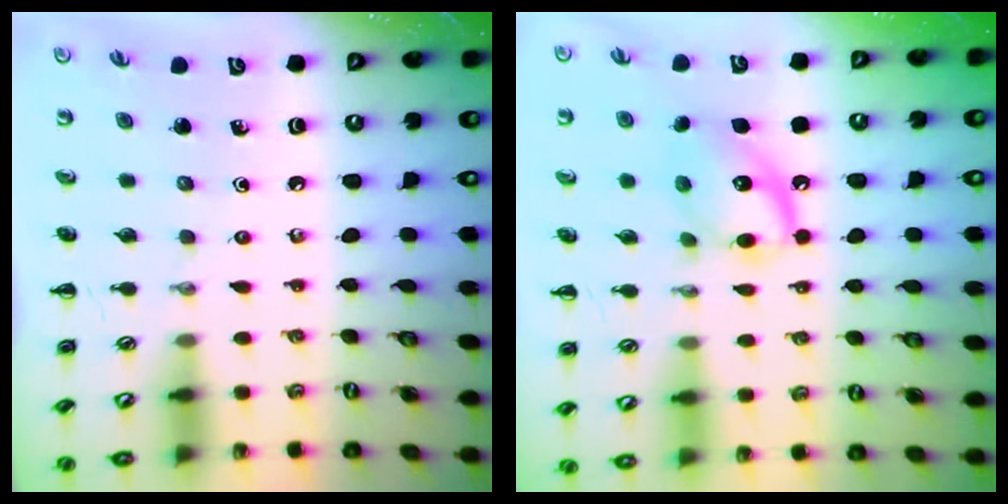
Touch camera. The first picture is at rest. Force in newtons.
{"total": 12.3, "press": 12.2, "slide": 0.7}